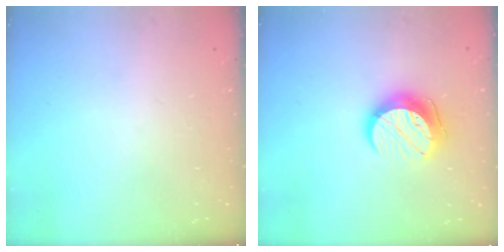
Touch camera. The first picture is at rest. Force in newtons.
{"total": 11.5, "press": 11.5, "slide": 0.9}